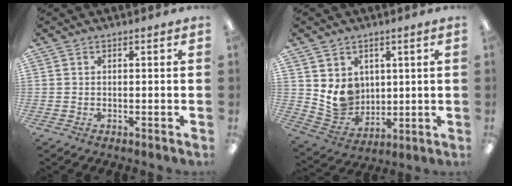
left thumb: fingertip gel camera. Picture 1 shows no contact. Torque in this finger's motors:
{"motor_torque": [0.05, 0.13, 0.39, -0.39, 0.04]}